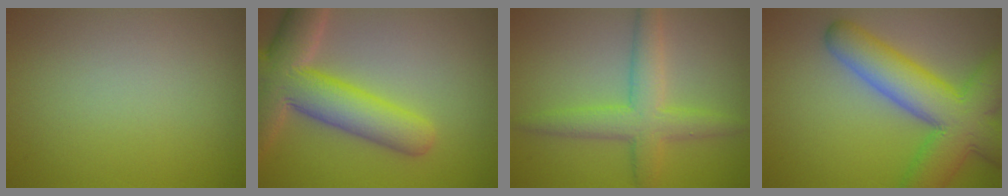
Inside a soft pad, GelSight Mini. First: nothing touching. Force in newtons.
{"total": 8.8, "press": 8.8, "slide": 0.7}
{"total": 4.7, "press": 4.7, "slide": 0.1}
{"total": 9.9, "press": 9.9, "slide": 0.4}